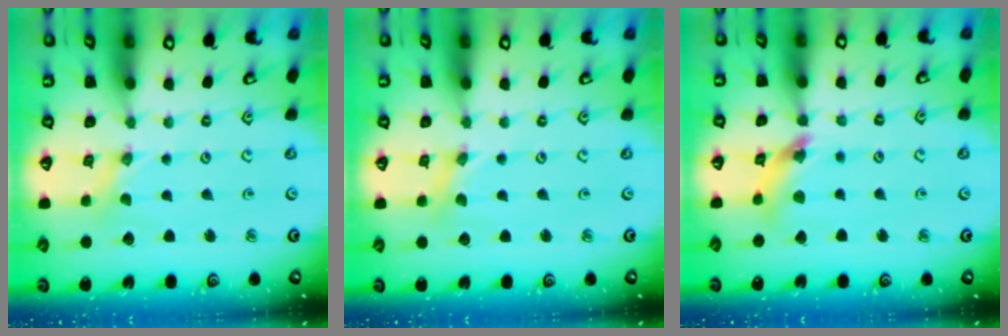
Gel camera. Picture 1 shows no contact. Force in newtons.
{"total": 0.8, "press": 0.8, "slide": 0.1}
{"total": 10.2, "press": 10.1, "slide": 1.2}